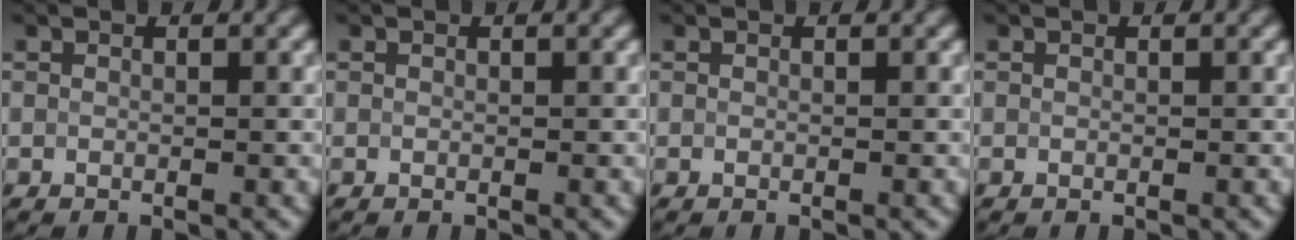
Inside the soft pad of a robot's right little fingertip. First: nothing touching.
{"total": 0.0}
{"total": 0.0}
{"total": 0.0}